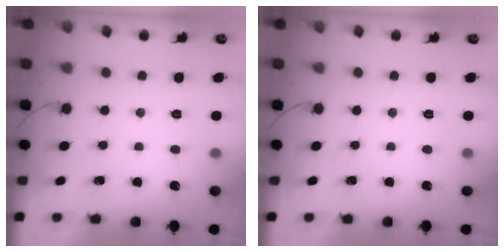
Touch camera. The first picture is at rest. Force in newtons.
{"total": 0.0}